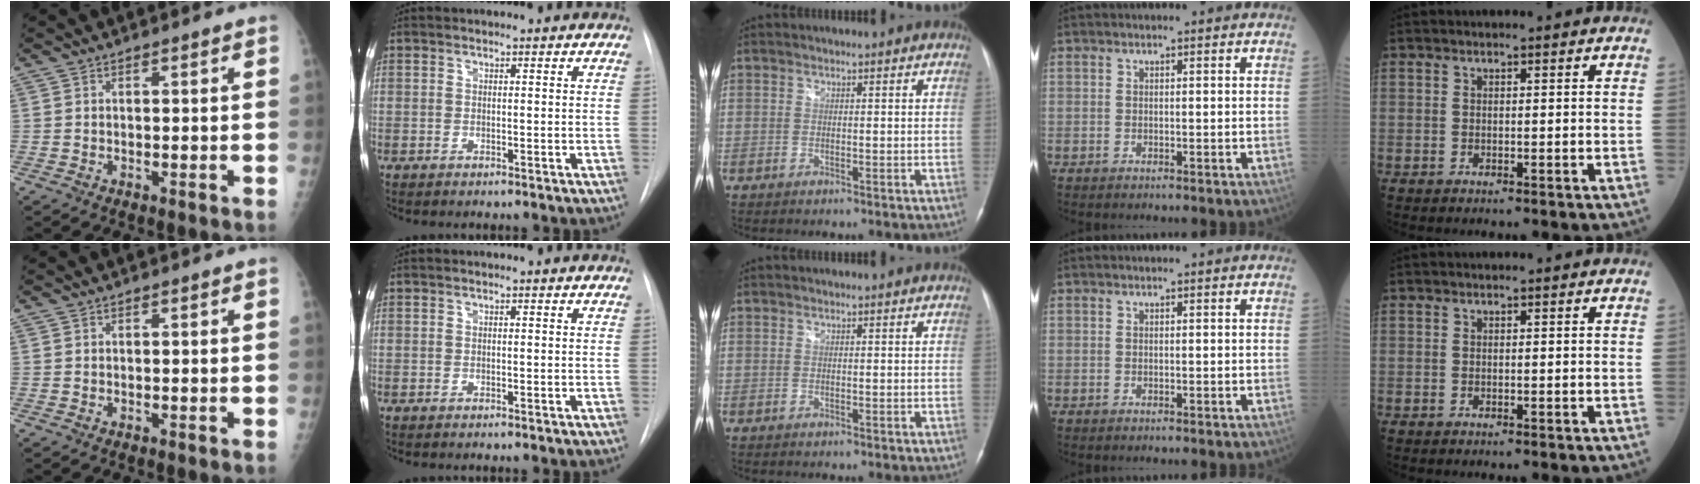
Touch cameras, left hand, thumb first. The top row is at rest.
{}